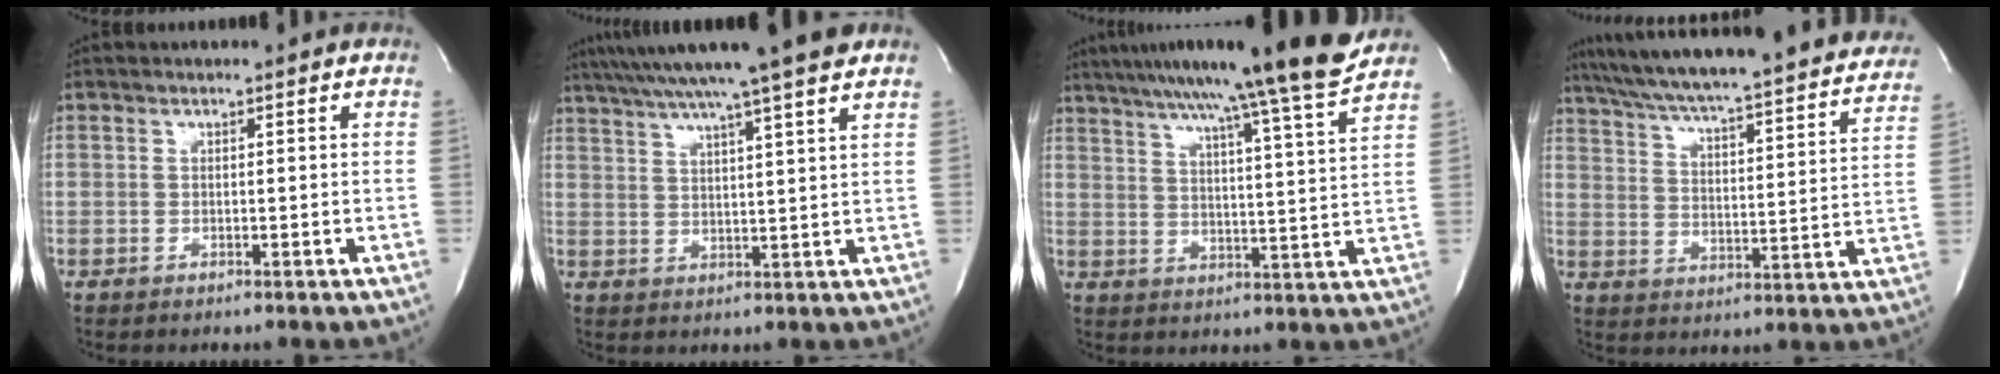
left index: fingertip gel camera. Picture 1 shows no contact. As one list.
[{"total": 15.0, "force": [12.3, -1.2, 8.4], "torque": [-0.151, 0.013, 0.175]}, {"total": 20.2, "force": [17.1, -2.2, 10.6], "torque": [-0.177, -0.029, 0.235]}, {"total": 32.6, "force": [29.4, 3.3, 13.8], "torque": [-0.227, -0.063, 0.371]}]